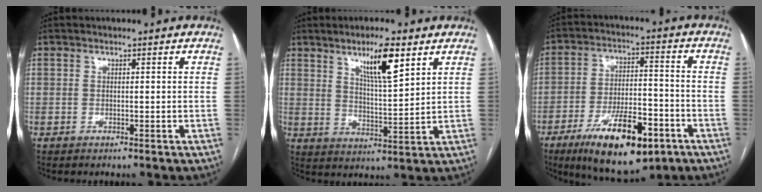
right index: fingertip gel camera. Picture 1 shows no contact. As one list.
[{"total": 8.7, "force": [5.1, 1.0, 7.0], "torque": [-0.121, -0.007, 0.089]}, {"total": 16.2, "force": [-8.8, 5.6, 12.4], "torque": [-0.209, -0.005, -0.136]}]